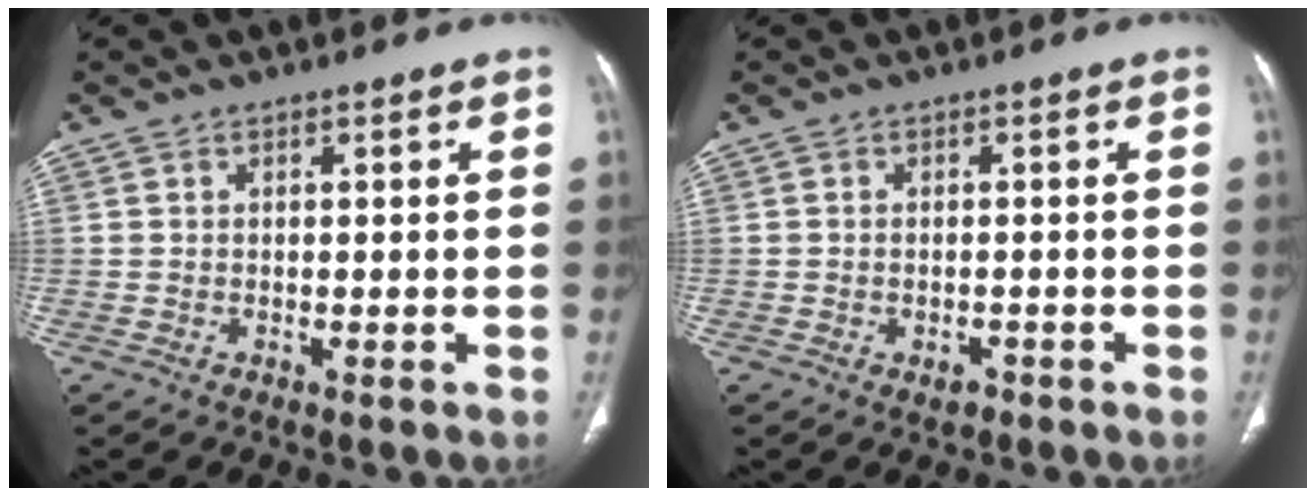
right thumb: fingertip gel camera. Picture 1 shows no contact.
{"total": 1.7, "force": [-0.9, 1.0, 0.9], "torque": [-0.013, 0.007, -0.010]}